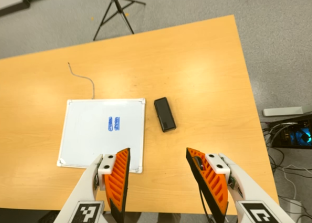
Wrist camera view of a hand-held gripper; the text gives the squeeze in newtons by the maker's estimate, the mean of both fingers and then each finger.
{"total": 0.0}